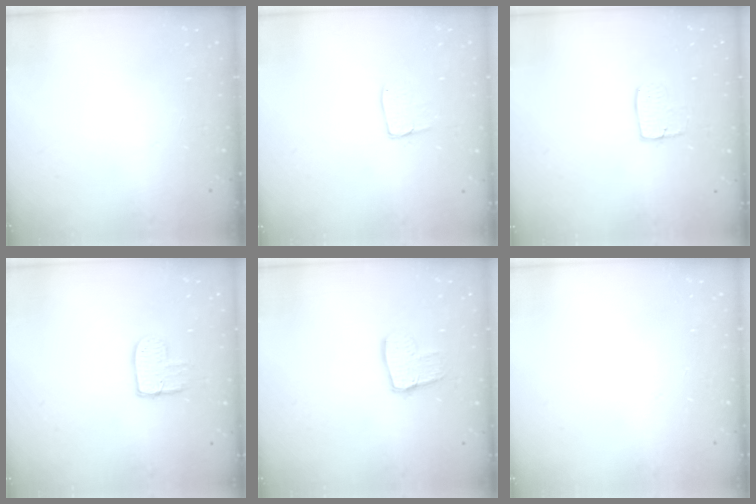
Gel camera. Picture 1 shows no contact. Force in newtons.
{"total": 5.3, "press": 5.3, "slide": 0.4}
{"total": 5.9, "press": 5.9, "slide": 0.3}
{"total": 8.8, "press": 8.8, "slide": 0.6}
{"total": 10.1, "press": 10.0, "slide": 0.8}
{"total": 0.0}